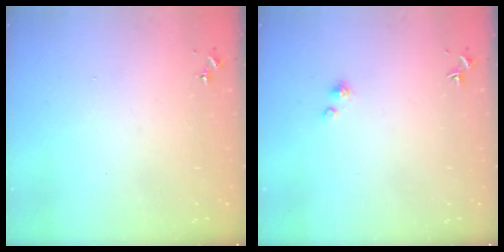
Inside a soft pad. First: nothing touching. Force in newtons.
{"total": 2.1, "press": 2.1, "slide": 0.2}